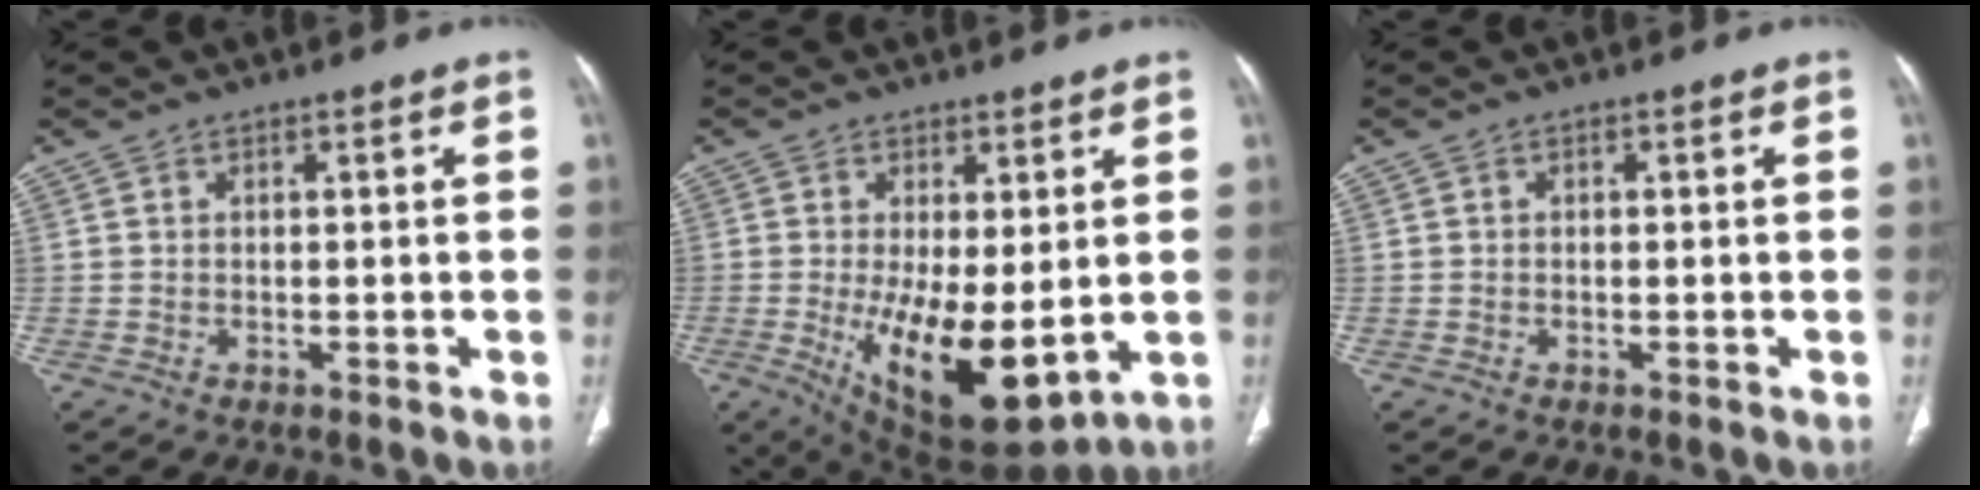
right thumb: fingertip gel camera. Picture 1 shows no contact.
{"total": 15.0, "force": [-1.7, 6.4, 13.4], "torque": [-0.215, -0.033, -0.005]}
{"total": 0.0}